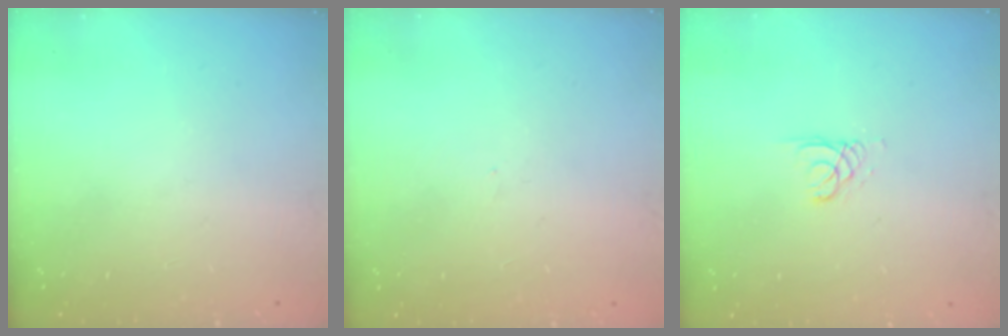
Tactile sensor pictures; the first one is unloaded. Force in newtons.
{"total": 0.0}
{"total": 1.3, "press": 1.3, "slide": 0.1}